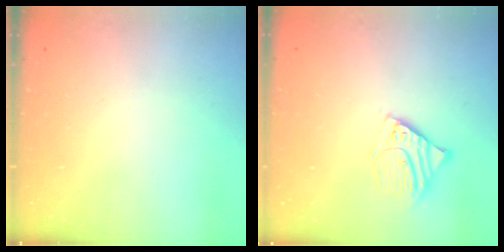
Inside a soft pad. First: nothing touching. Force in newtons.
{"total": 7.0, "press": 6.9, "slide": 1.0}